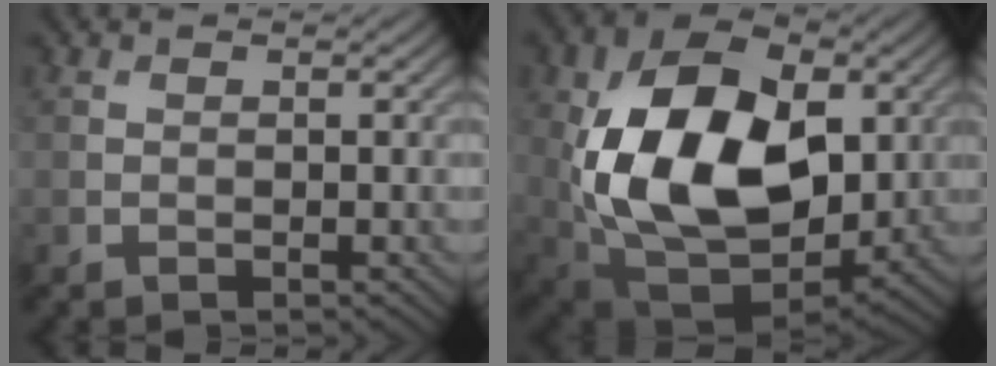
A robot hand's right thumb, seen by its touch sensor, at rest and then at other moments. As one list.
[{"total": 18.2, "force": [1.0, 11.7, 13.8], "torque": [-0.278, -0.013, 0.021]}]